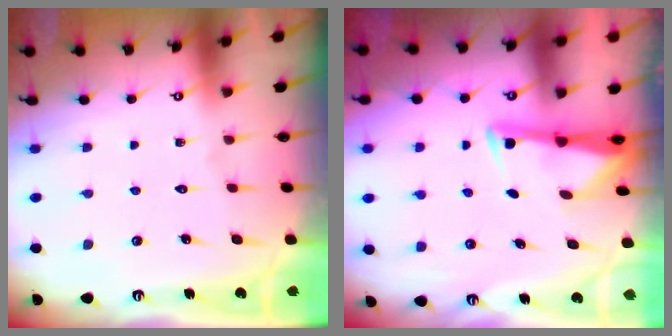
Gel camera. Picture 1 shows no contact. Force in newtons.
{"total": 2.9, "press": 2.9, "slide": 0.4}